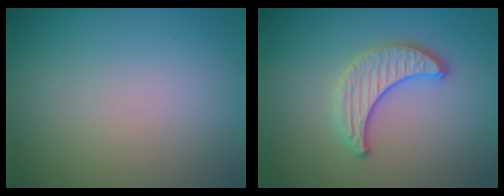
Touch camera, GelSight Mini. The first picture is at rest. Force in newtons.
{"total": 3.3, "press": 3.1, "slide": 1.0}